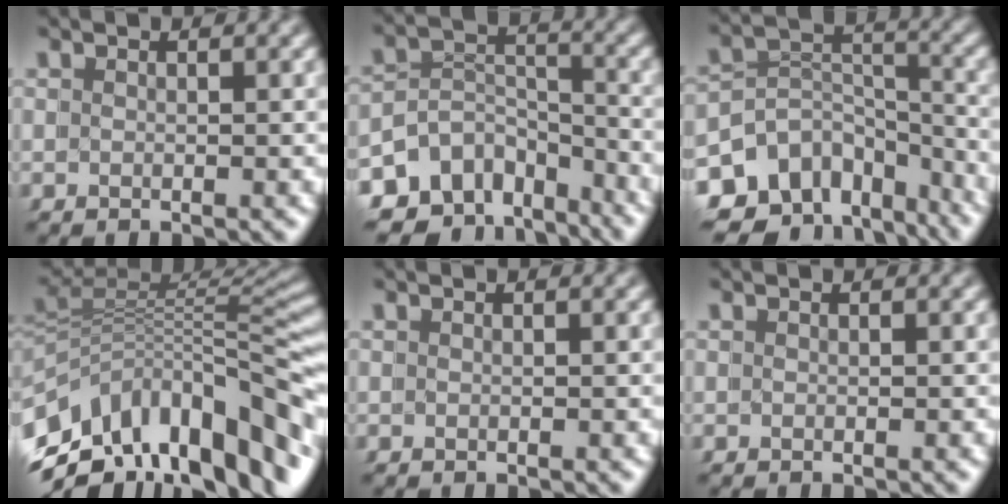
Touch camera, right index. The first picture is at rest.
{"total": 12.1, "force": [-7.8, 8.0, 4.5], "torque": [-0.092, -0.039, -0.127]}
{"total": 11.7, "force": [-6.5, 8.3, 5.1], "torque": [-0.098, -0.032, -0.105]}
{"total": 13.6, "force": [-6.4, 9.0, 7.9], "torque": [-0.154, -0.024, -0.102]}
{"total": 0.0}
{"total": 0.0}